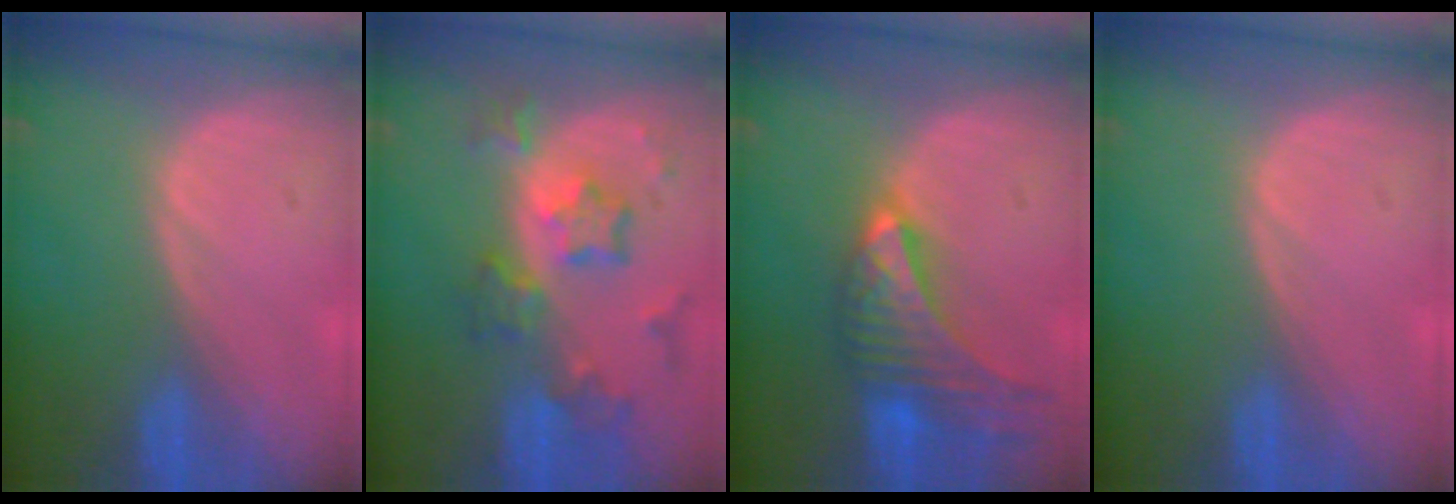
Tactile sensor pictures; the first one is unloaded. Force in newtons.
{"total": 8.4, "press": 7.4, "slide": 4.0}
{"total": 9.7, "press": 8.6, "slide": 4.5}
{"total": 0.0}